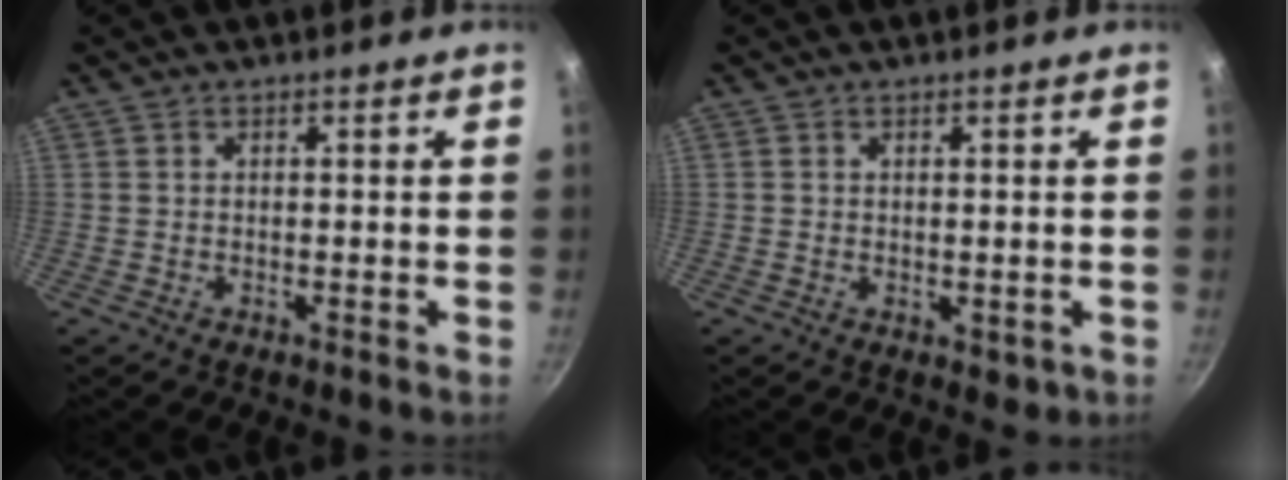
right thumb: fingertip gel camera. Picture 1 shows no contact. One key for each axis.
{"total": 1.7, "fx": 0.1, "fy": 1.2, "fz": 1.2, "tx": -0.014, "ty": -0.004, "tz": 0.002}